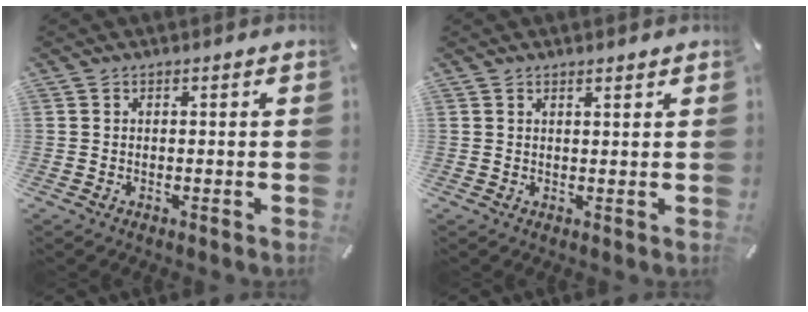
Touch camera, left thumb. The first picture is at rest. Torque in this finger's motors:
{"motor_torque": [-0.42, -0.44, 0.20, 0.08, -0.09]}